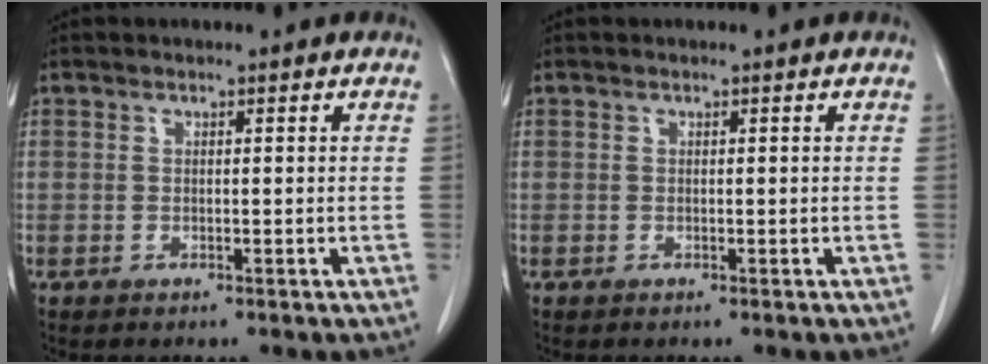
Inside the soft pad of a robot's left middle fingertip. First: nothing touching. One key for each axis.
{"total": 0.0}